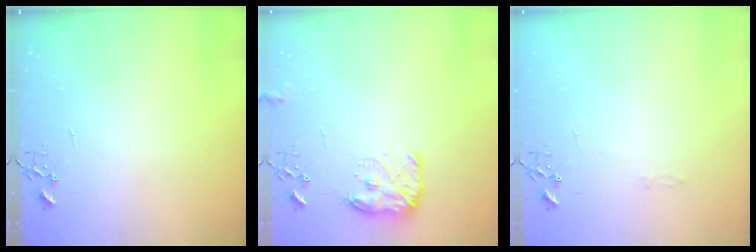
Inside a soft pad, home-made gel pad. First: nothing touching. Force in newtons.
{"total": 11.8, "press": 11.8, "slide": 0.6}
{"total": 2.8, "press": 2.8, "slide": 0.4}